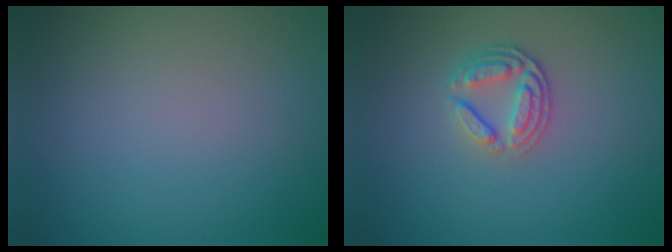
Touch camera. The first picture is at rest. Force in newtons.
{"total": 2.7, "press": 2.5, "slide": 1.0}